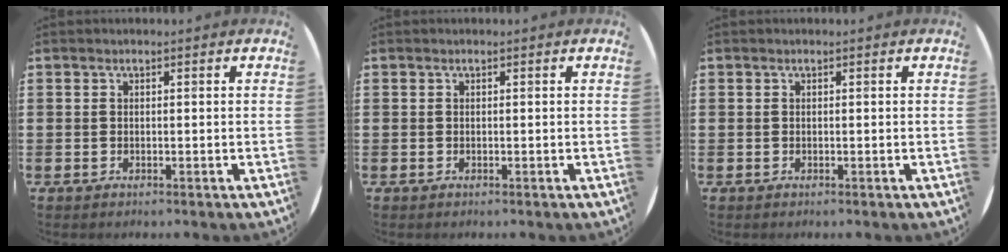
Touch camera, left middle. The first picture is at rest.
{"total": 0.0}
{"total": 0.0}